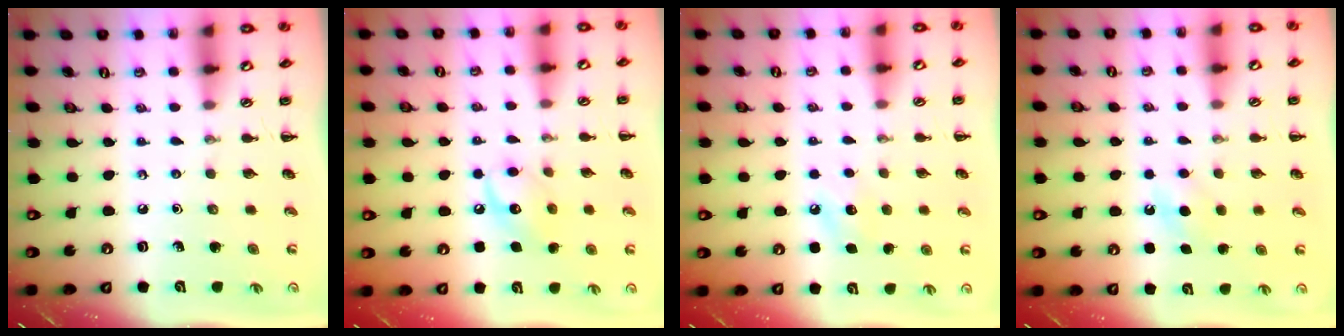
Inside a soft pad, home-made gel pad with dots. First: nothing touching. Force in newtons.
{"total": 9.6, "press": 9.6, "slide": 0.4}
{"total": 7.0, "press": 6.8, "slide": 1.8}
{"total": 4.9, "press": 4.8, "slide": 1.2}